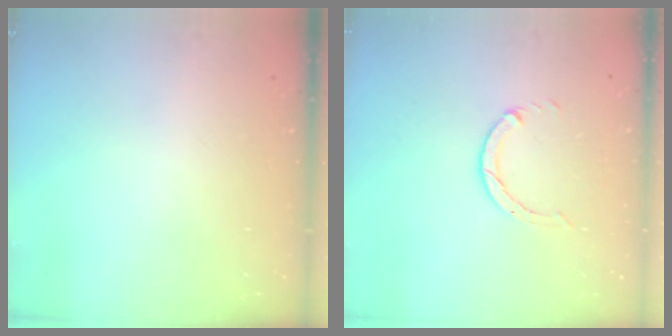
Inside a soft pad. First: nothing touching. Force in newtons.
{"total": 3.2, "press": 3.2, "slide": 0.5}